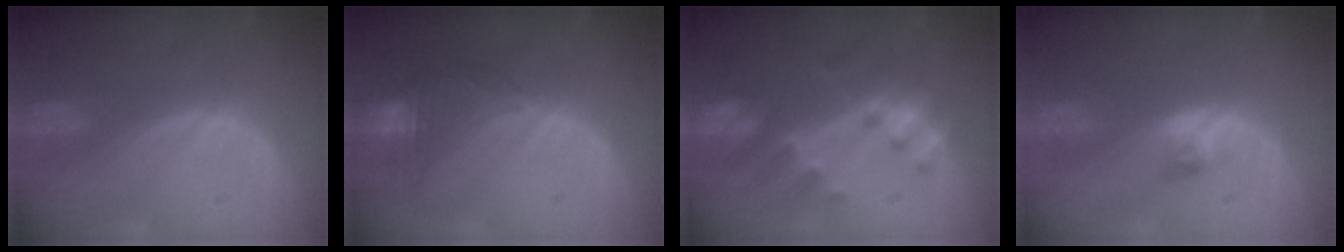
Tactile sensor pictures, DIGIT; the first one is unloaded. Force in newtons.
{"total": 8.0, "press": 7.1, "slide": 3.7}
{"total": 7.9, "press": 6.9, "slide": 3.7}
{"total": 2.0, "press": 2.0, "slide": 0.3}